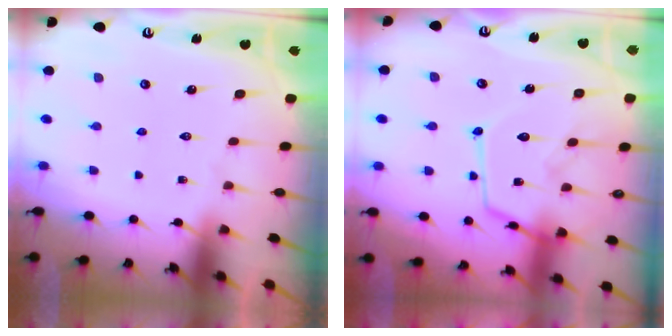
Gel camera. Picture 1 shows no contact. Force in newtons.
{"total": 15.1, "press": 15.0, "slide": 1.3}